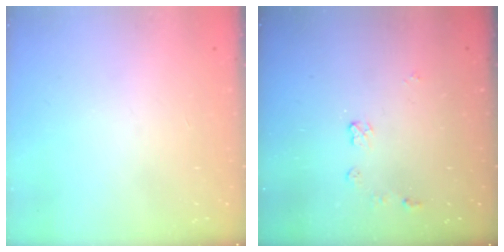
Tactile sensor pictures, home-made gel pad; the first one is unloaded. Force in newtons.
{"total": 5.2, "press": 5.2, "slide": 0.5}